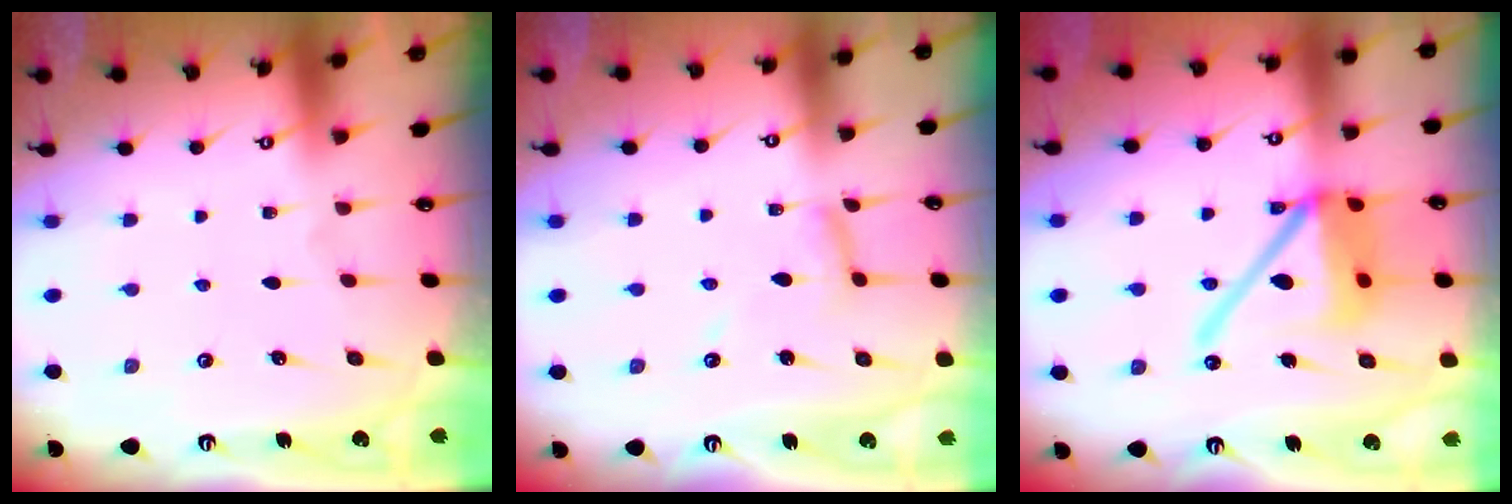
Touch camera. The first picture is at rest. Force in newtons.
{"total": 6.7, "press": 6.7, "slide": 0.4}
{"total": 17.4, "press": 17.2, "slide": 2.1}